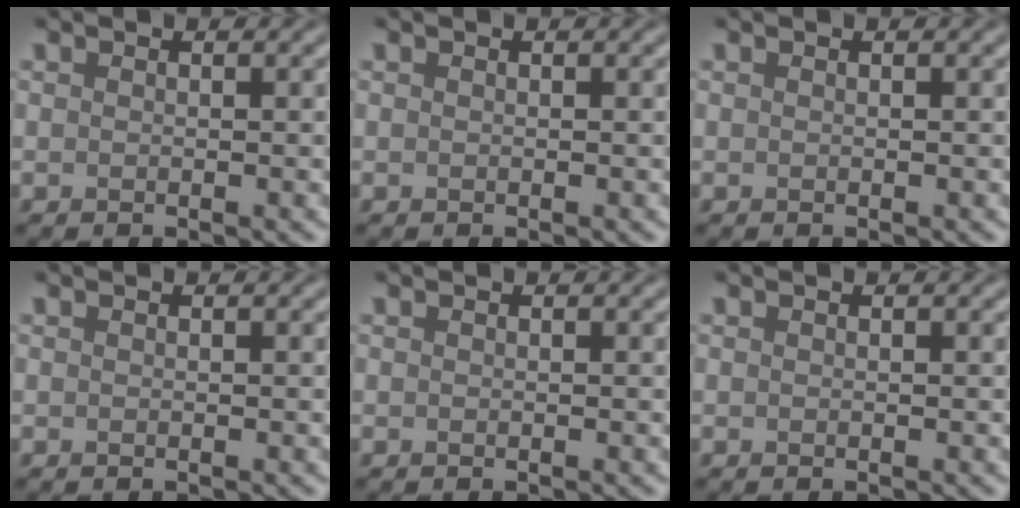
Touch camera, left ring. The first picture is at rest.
{"total": 0.0}
{"total": 0.0}
{"total": 0.0}
{"total": 0.0}
{"total": 0.0}